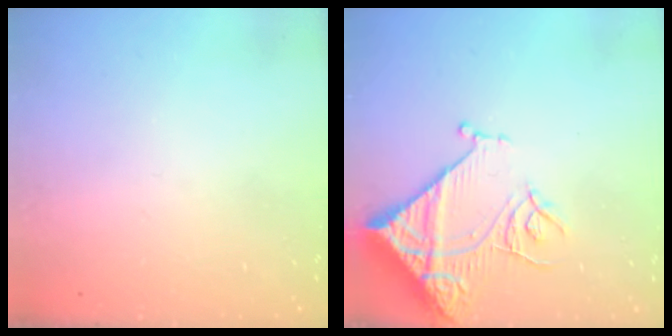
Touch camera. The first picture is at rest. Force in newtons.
{"total": 14.9, "press": 14.8, "slide": 1.6}